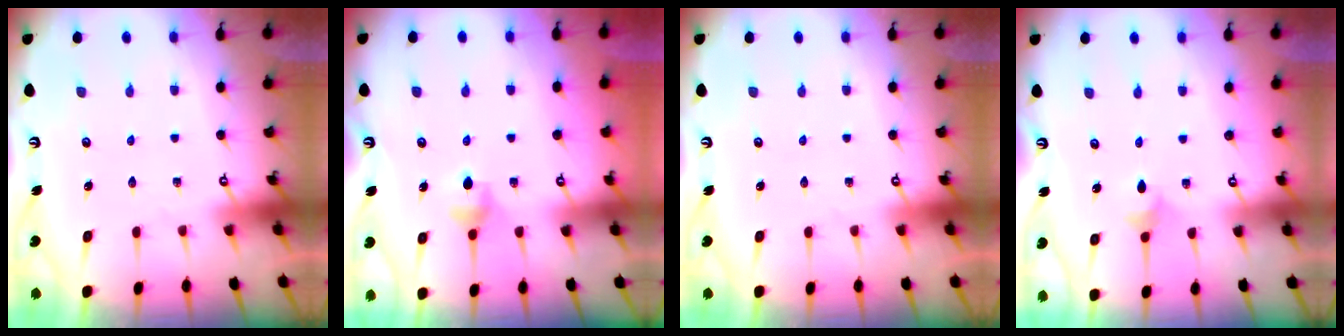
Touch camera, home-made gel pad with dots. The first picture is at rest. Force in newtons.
{"total": 6.1, "press": 6.1, "slide": 0.9}
{"total": 0.0}
{"total": 3.3, "press": 3.2, "slide": 0.8}